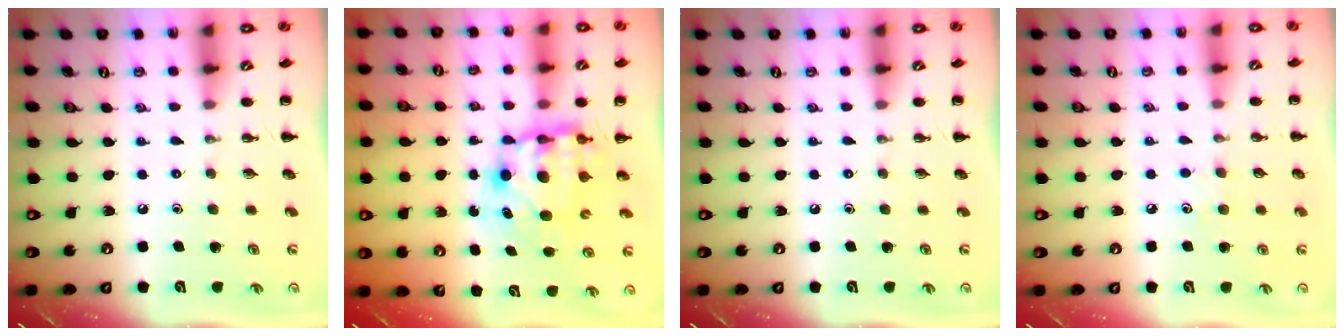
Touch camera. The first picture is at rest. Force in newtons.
{"total": 7.7, "press": 7.5, "slide": 1.9}
{"total": 0.0}
{"total": 5.7, "press": 5.4, "slide": 1.7}